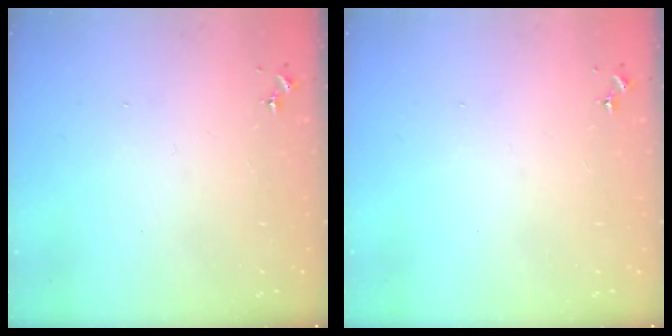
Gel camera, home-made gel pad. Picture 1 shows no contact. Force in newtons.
{"total": 0.0}